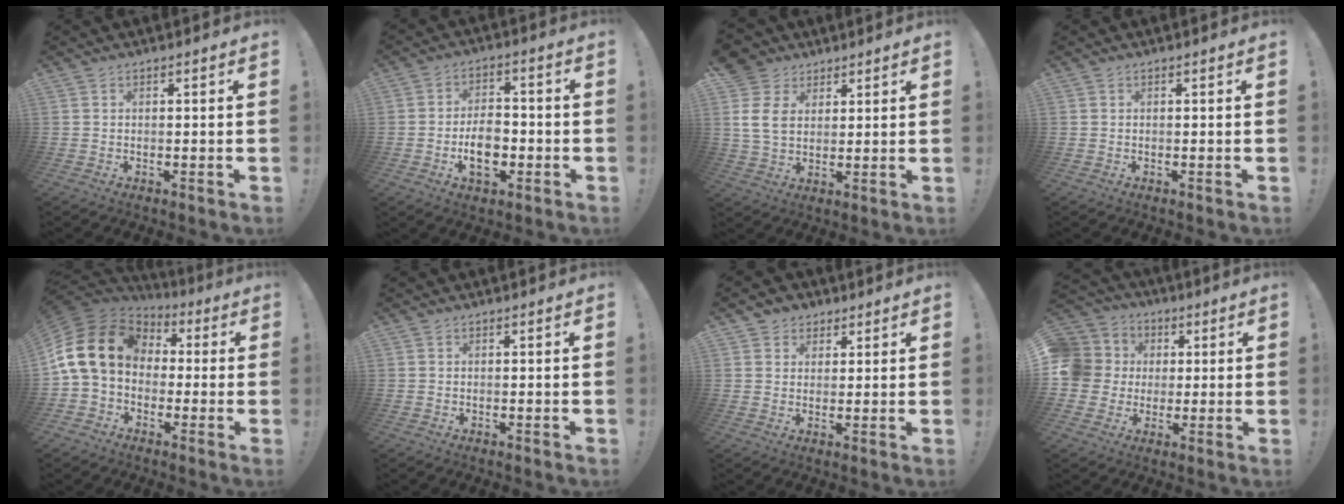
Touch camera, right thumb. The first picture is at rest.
{"total": 9.5, "force": [-2.8, 6.2, 6.7], "torque": [-0.113, 0.008, -0.049]}
{"total": 11.0, "force": [4.0, 8.6, 5.4], "torque": [-0.111, -0.014, 0.083]}
{"total": 0.0}
{"total": 16.6, "force": [2.4, 12.3, 10.9], "torque": [-0.195, 0.008, 0.047]}
{"total": 0.0}
{"total": 4.2, "force": [1.9, 3.7, 0.4], "torque": [-0.003, -0.009, 0.035]}
{"total": 11.0, "force": [0.9, 10.4, 3.7], "torque": [-0.080, 0.005, 0.021]}